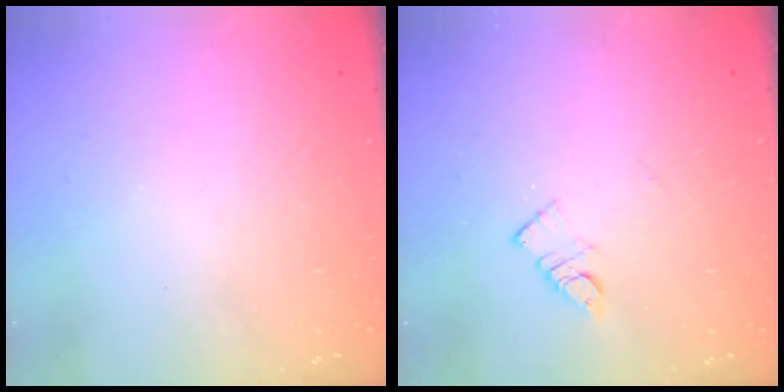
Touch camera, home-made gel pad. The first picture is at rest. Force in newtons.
{"total": 4.1, "press": 4.1, "slide": 0.4}